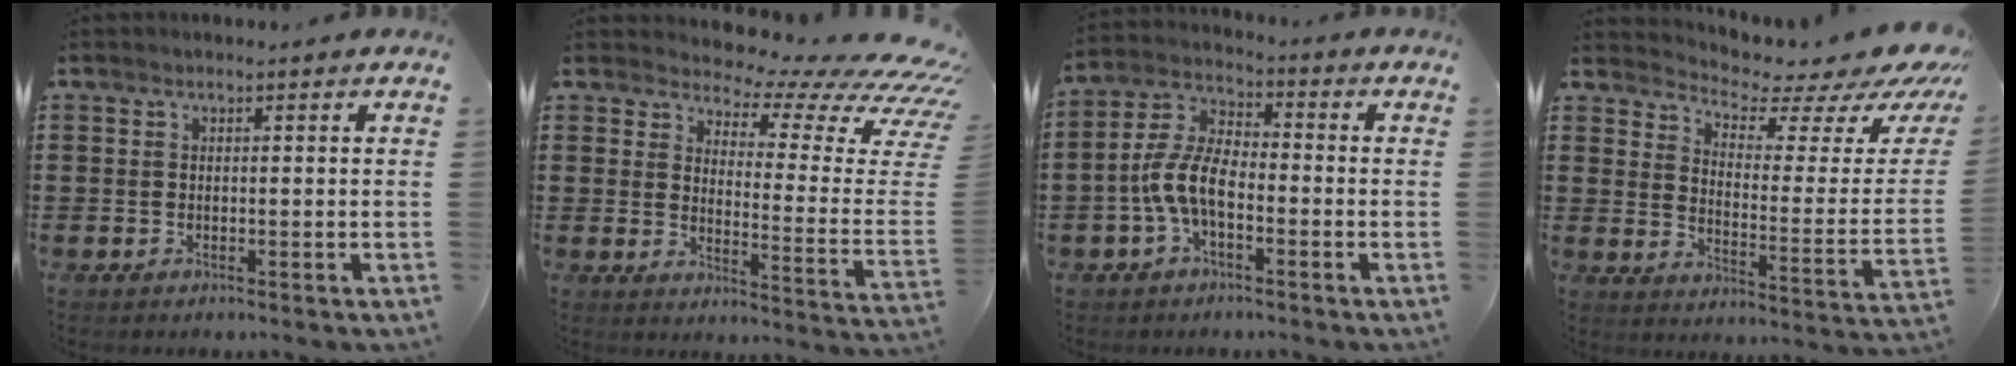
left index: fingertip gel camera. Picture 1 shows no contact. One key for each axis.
{"total": 6.3, "fx": 5.2, "fy": 1.2, "fz": 3.2, "tx": -0.063, "ty": -0.058, "tz": 0.084}
{"total": 7.6, "fx": -3.0, "fy": 3.4, "fz": 6.1, "tx": -0.147, "ty": 0.000, "tz": -0.061}
{"total": 4.4, "fx": 3.7, "fy": 1.0, "fz": 2.1, "tx": -0.050, "ty": -0.043, "tz": 0.055}